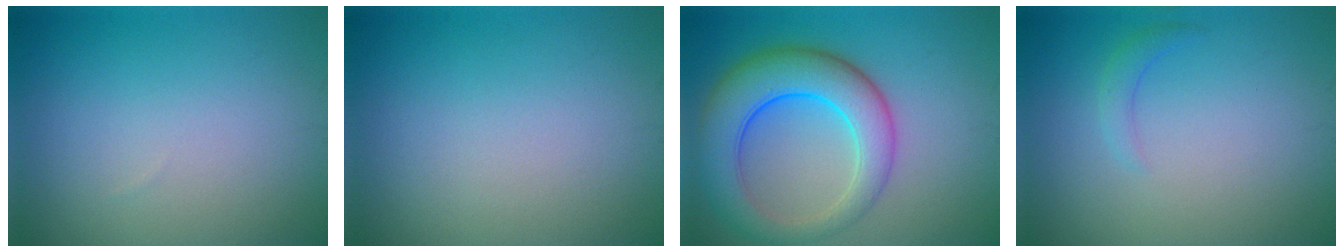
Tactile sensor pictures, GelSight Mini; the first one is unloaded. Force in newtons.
{"total": 0.0}
{"total": 8.0, "press": 8.0, "slide": 0.2}
{"total": 1.3, "press": 1.3, "slide": 0.1}